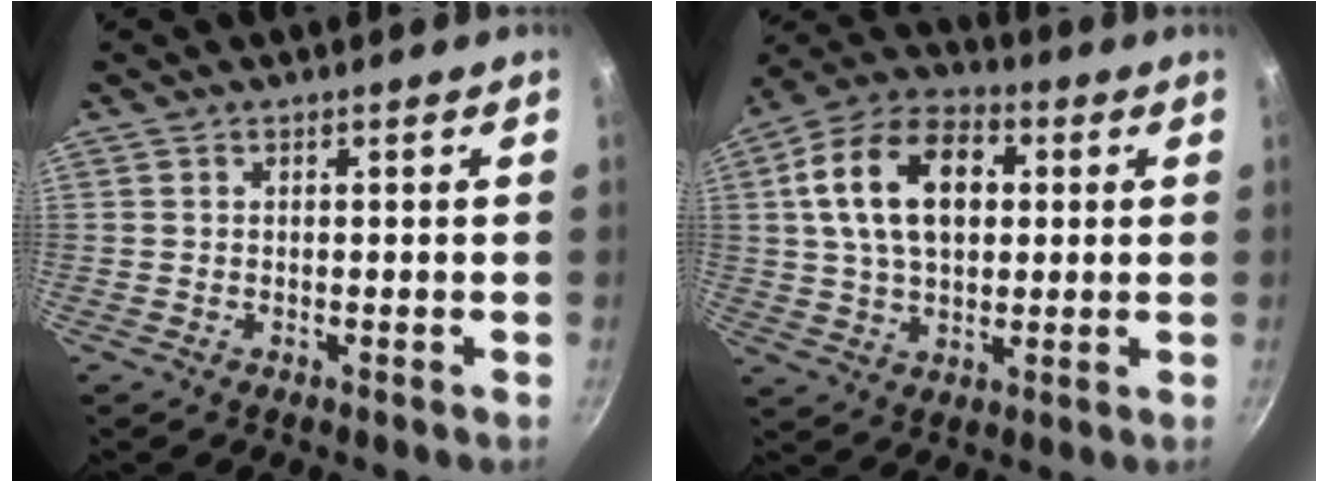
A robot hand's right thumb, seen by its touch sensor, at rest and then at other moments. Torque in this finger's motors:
{"motor_torque": [0.58, 3.79, 1.56, -0.41, 0.20]}